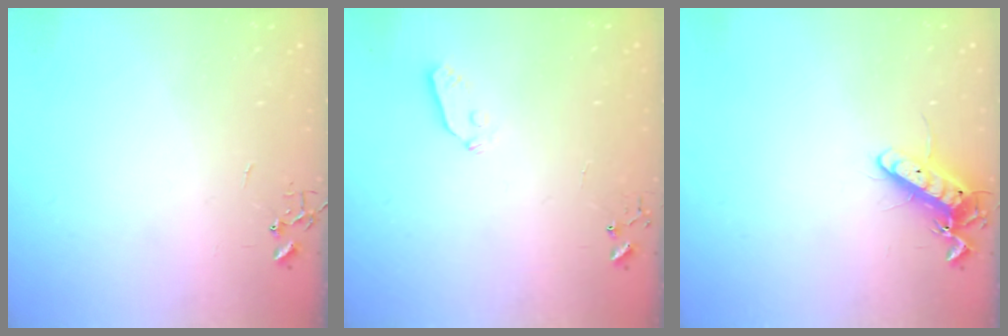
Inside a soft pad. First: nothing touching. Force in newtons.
{"total": 3.8, "press": 3.8, "slide": 0.5}
{"total": 12.2, "press": 12.1, "slide": 1.0}